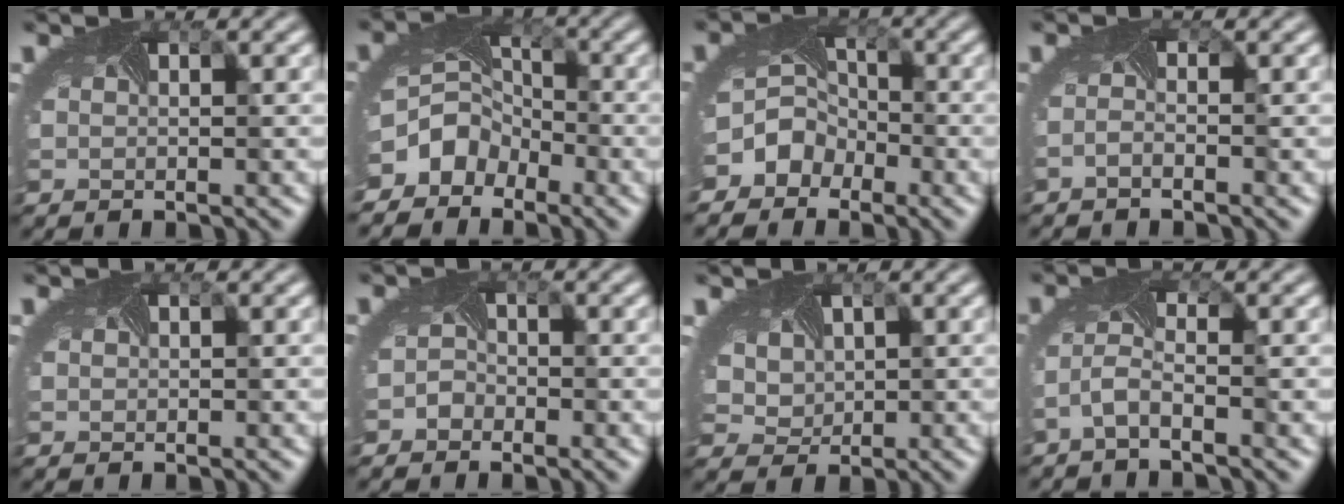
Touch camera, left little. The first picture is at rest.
{"total": 5.8, "force": [-3.7, 4.2, 1.7], "torque": [-0.017, -0.002, -0.060]}
{"total": 5.6, "force": [-3.3, 4.3, 1.2], "torque": [-0.002, -0.004, -0.062]}
{"total": 1.0, "force": [-0.9, -0.2, 0.3], "torque": [-0.015, -0.006, -0.020]}
{"total": 0.0}
{"total": 1.3, "force": [-1.2, 0.6, -0.2], "torque": [0.000, -0.002, -0.026]}
{"total": 4.0, "force": [1.5, 3.1, 2.1], "torque": [-0.050, 0.018, 0.032]}
{"total": 2.2, "force": [-1.6, 0.0, 1.5], "torque": [-0.044, -0.001, -0.039]}